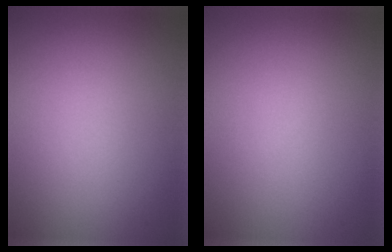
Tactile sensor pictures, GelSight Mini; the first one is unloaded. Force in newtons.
{"total": 0.0}